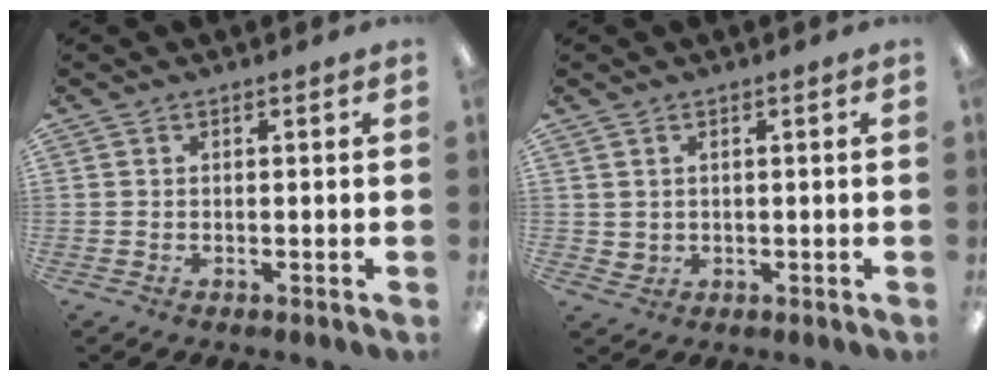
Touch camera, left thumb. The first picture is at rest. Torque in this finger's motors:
{"motor_torque": [-0.32, 0.15, 0.23, -0.34, 0.00]}